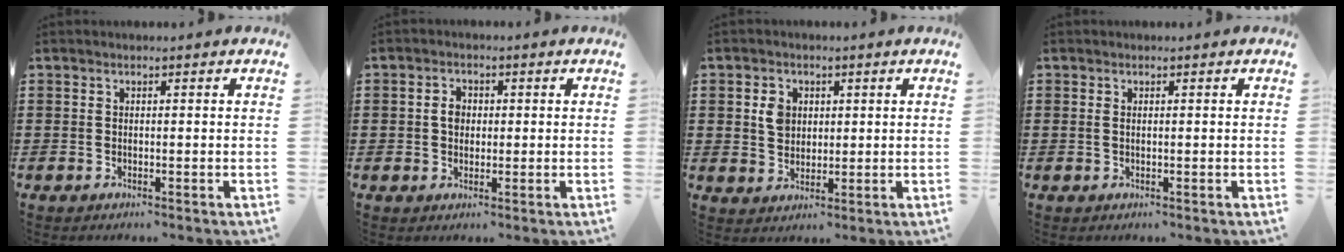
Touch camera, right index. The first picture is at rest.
{"total": 2.5, "force": [0.1, 1.9, 1.6], "torque": [-0.033, 0.010, -0.001]}
{"total": 3.6, "force": [0.9, 3.0, 1.8], "torque": [-0.046, 0.012, 0.015]}
{"total": 0.5, "force": [0.0, 0.1, 0.5], "torque": [-0.012, -0.001, 0.001]}